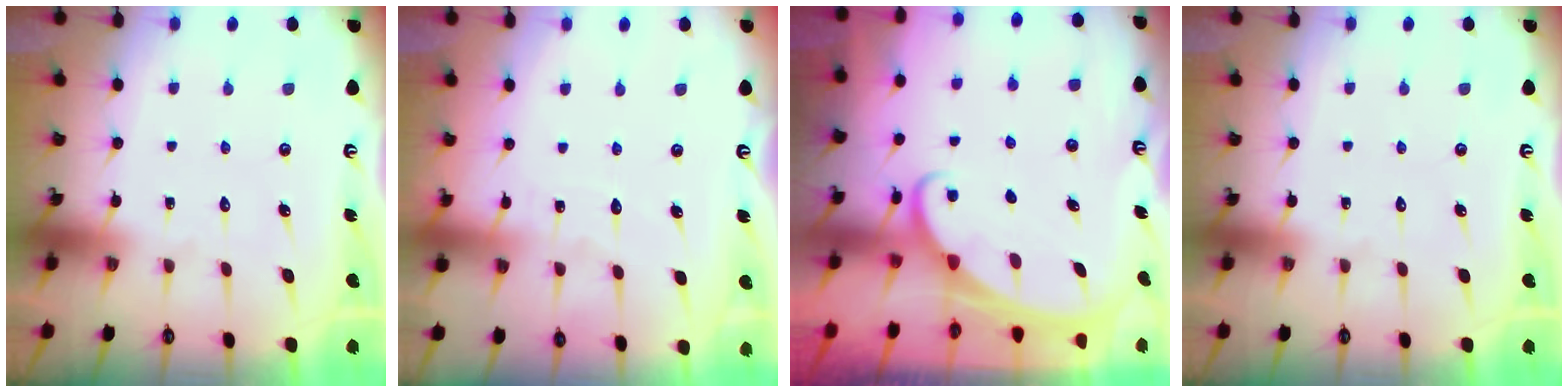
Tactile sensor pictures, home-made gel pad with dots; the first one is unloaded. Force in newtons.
{"total": 3.3, "press": 3.3, "slide": 0.4}
{"total": 2.4, "press": 2.4, "slide": 0.3}
{"total": 0.0}